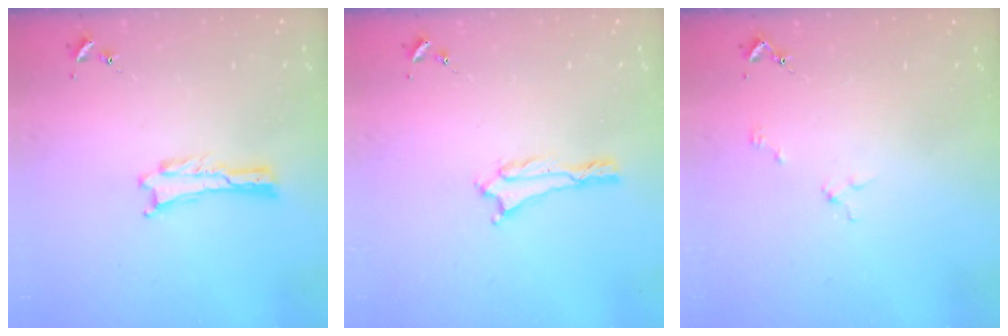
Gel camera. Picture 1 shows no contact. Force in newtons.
{"total": 0.0}
{"total": 2.0, "press": 2.0, "slide": 0.2}